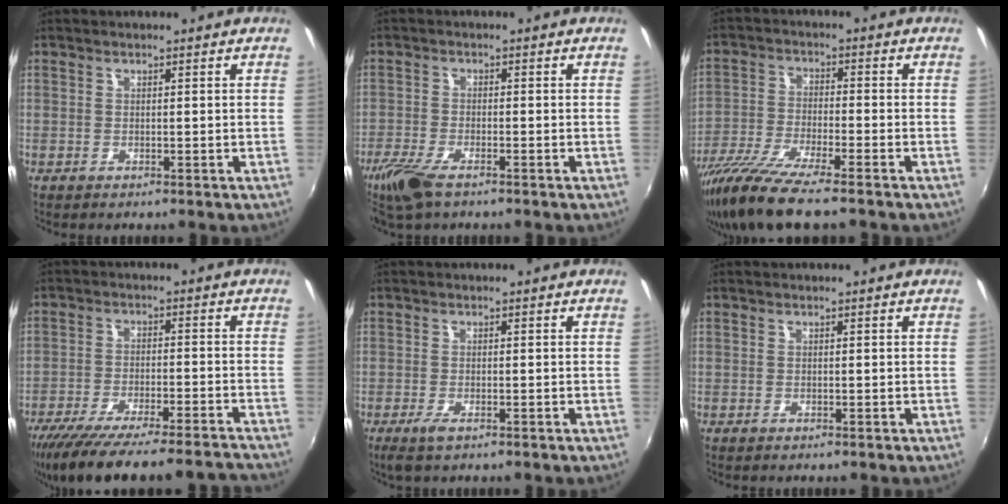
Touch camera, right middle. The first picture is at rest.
{"total": 7.0, "force": [-5.0, 2.2, 4.5], "torque": [-0.121, -0.022, -0.100]}
{"total": 12.9, "force": [-10.0, 1.3, 8.0], "torque": [-0.175, -0.040, -0.188]}
{"total": 20.4, "force": [-18.3, 1.5, 8.9], "torque": [-0.163, -0.036, -0.271]}
{"total": 2.3, "force": [-1.4, 0.5, 1.8], "torque": [-0.036, -0.010, -0.024]}
{"total": 0.0}